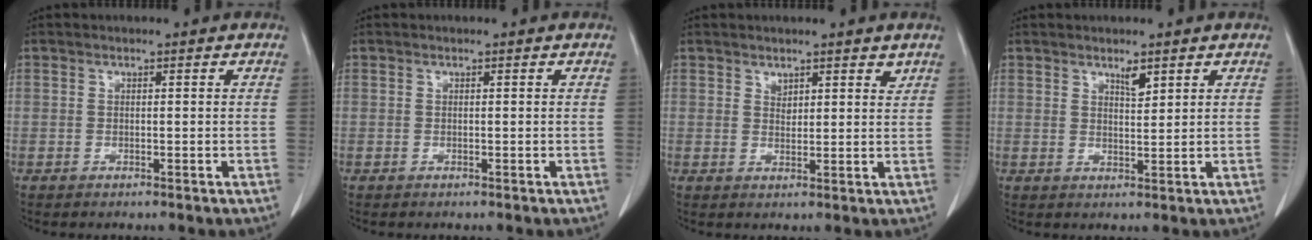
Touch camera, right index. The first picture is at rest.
{"total": 0.0}
{"total": 2.8, "force": [2.1, 1.4, 1.0], "torque": [-0.009, -0.005, 0.034]}
{"total": 2.2, "force": [1.6, 0.5, 1.5], "torque": [-0.027, -0.004, 0.030]}